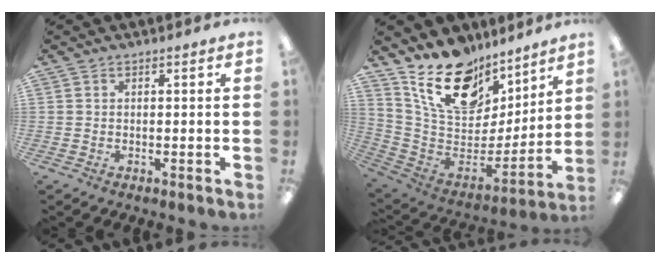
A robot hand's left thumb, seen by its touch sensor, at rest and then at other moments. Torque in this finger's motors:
{"motor_torque": [2.81, 1.40, 1.37, -1.40, 0.39]}